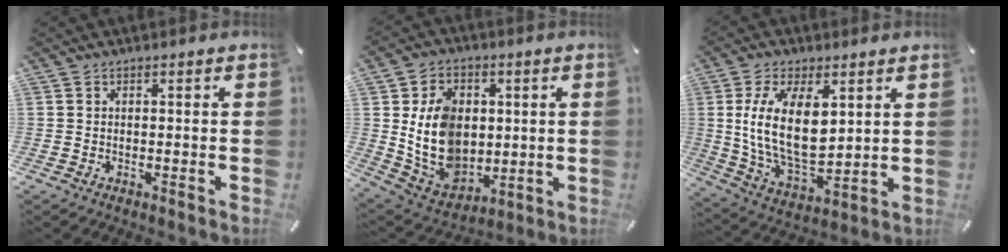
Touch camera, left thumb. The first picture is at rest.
{"total": 14.3, "force": [1.3, 12.0, 7.8], "torque": [-0.163, -0.007, 0.030]}
{"total": 15.4, "force": [3.8, 8.6, 12.2], "torque": [-0.260, -0.012, 0.067]}